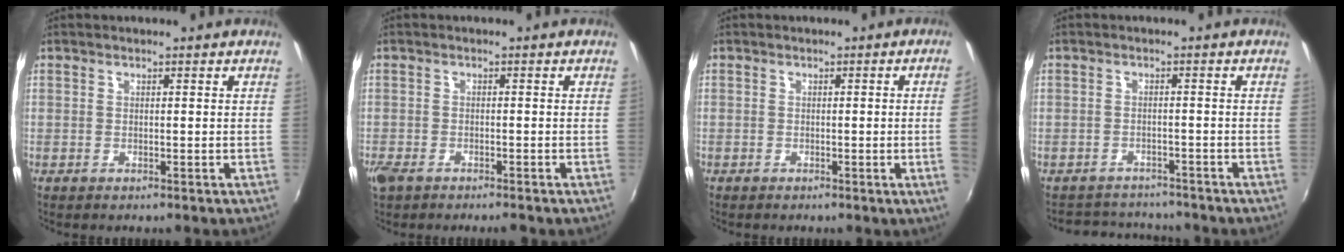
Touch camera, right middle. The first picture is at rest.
{"total": 4.3, "force": [-3.3, 1.6, 2.4], "torque": [-0.065, -0.014, -0.062]}
{"total": 2.7, "force": [-0.1, -1.5, 2.2], "torque": [-0.035, -0.012, 0.004]}
{"total": 6.4, "force": [-6.0, 2.3, 0.6], "torque": [-0.024, 0.016, -0.090]}